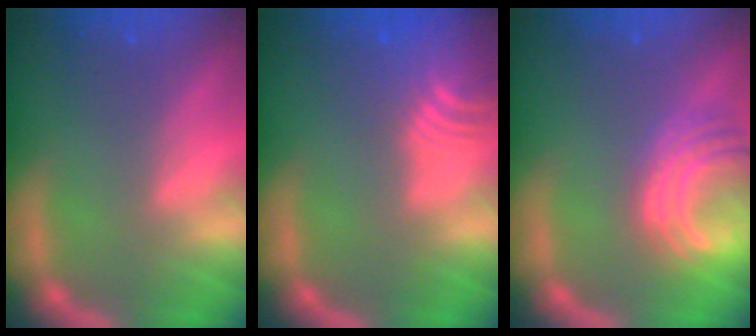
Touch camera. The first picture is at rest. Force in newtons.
{"total": 8.6}
{"total": 6.5}